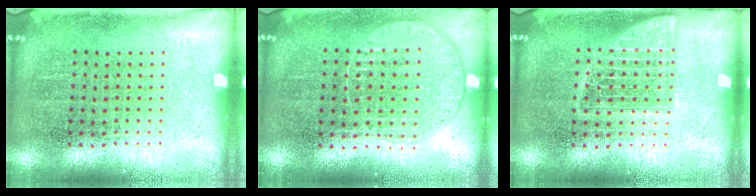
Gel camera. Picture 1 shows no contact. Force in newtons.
{"total": 1.0, "press": 0.9, "slide": 0.4}
{"total": 1.5, "press": 1.5, "slide": 0.3}